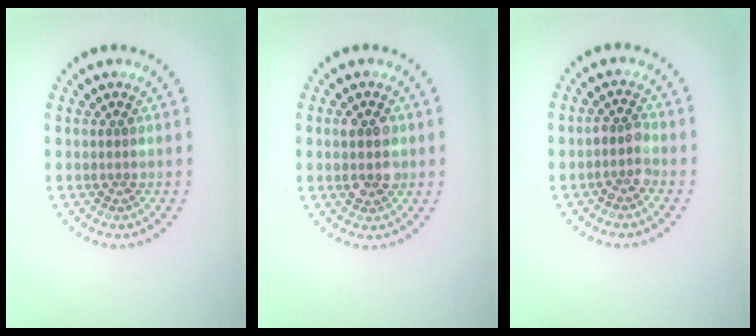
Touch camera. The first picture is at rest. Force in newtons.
{"total": 2.6, "press": 2.6, "slide": 0.3}
{"total": 1.7, "press": 1.5, "slide": 0.8}